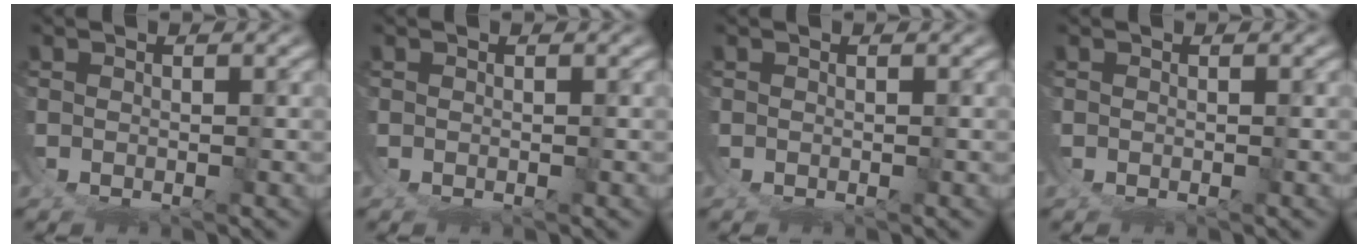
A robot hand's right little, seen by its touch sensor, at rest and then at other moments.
{"total": 0.0}
{"total": 0.0}
{"total": 0.0}